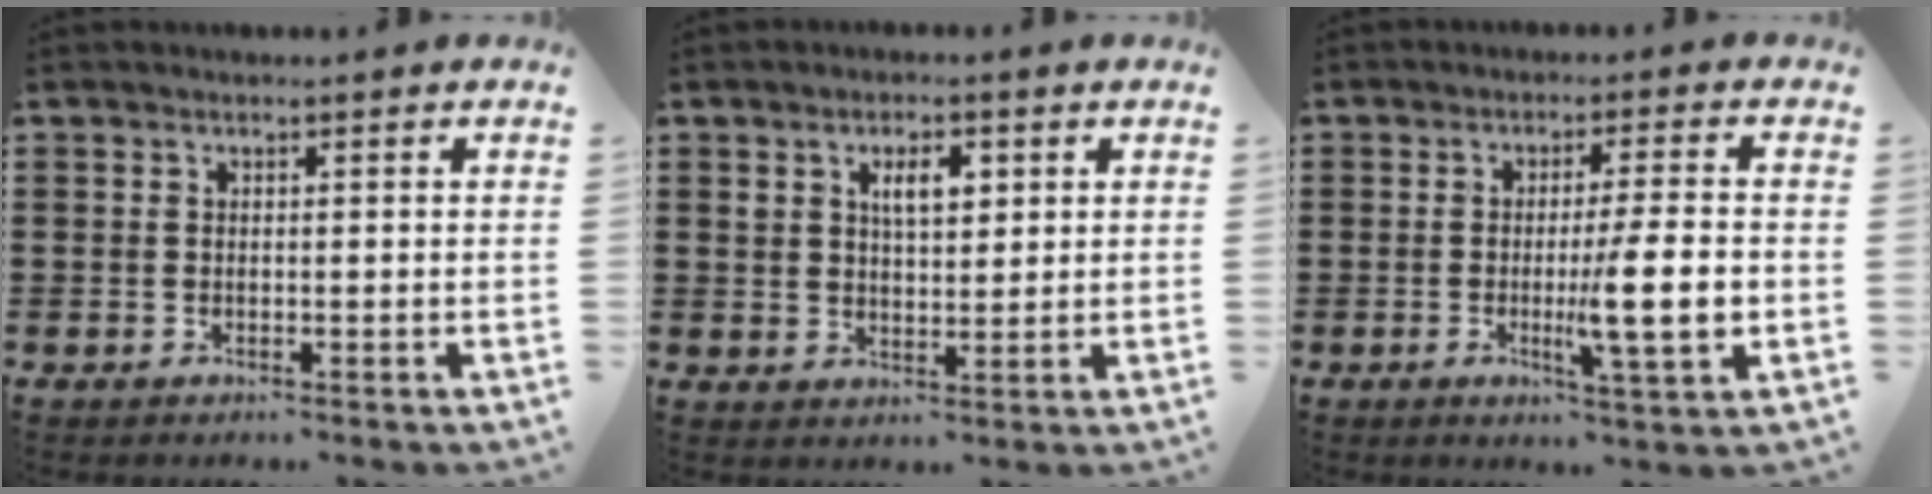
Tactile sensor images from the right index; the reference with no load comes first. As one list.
[{"total": 4.3, "force": [1.8, 2.0, 3.4], "torque": [-0.058, 0.004, 0.026]}, {"total": 8.7, "force": [-1.5, 0.7, 8.5], "torque": [-0.131, -0.013, -0.025]}]